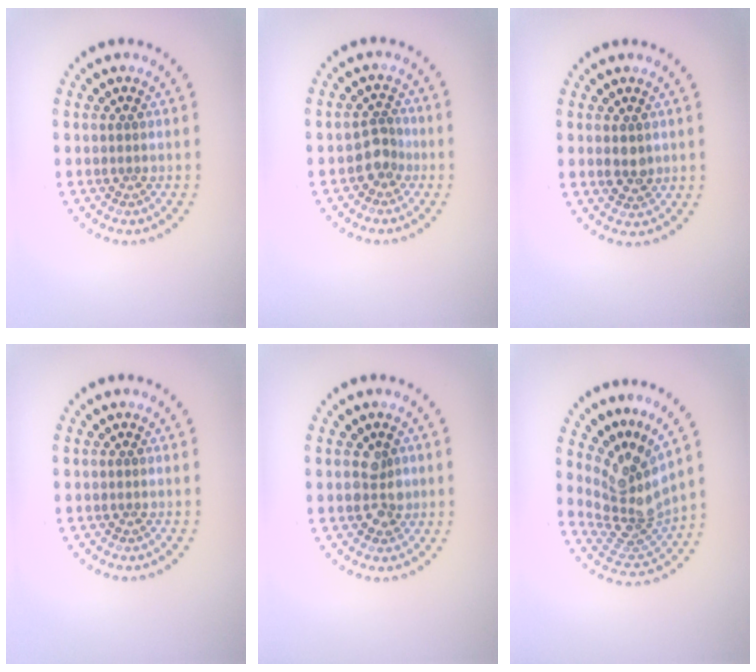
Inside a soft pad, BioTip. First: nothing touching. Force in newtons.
{"total": 2.1, "press": 1.7, "slide": 1.3}
{"total": 1.8, "press": 1.8, "slide": 0.2}
{"total": 0.0}
{"total": 2.4, "press": 2.4, "slide": 0.5}
{"total": 4.7, "press": 3.1, "slide": 3.6}